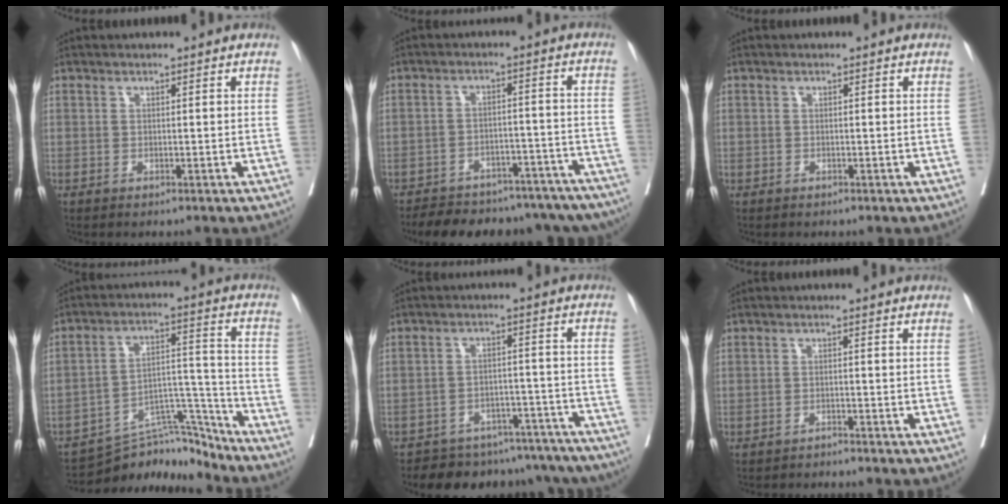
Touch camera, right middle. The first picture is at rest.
{"total": 23.0, "force": [-19.7, 8.2, 8.4], "torque": [-0.114, 0.011, -0.242]}
{"total": 0.9, "force": [-0.2, 0.9, -0.1], "torque": [0.009, 0.008, -0.008]}
{"total": 11.2, "force": [-11.0, 1.9, 1.2], "torque": [-0.005, 0.046, -0.182]}
{"total": 17.8, "force": [-15.8, 6.8, 4.2], "torque": [-0.042, 0.030, -0.187]}
{"total": 0.9, "force": [-0.9, 0.0, -0.2], "torque": [0.001, -0.005, -0.016]}